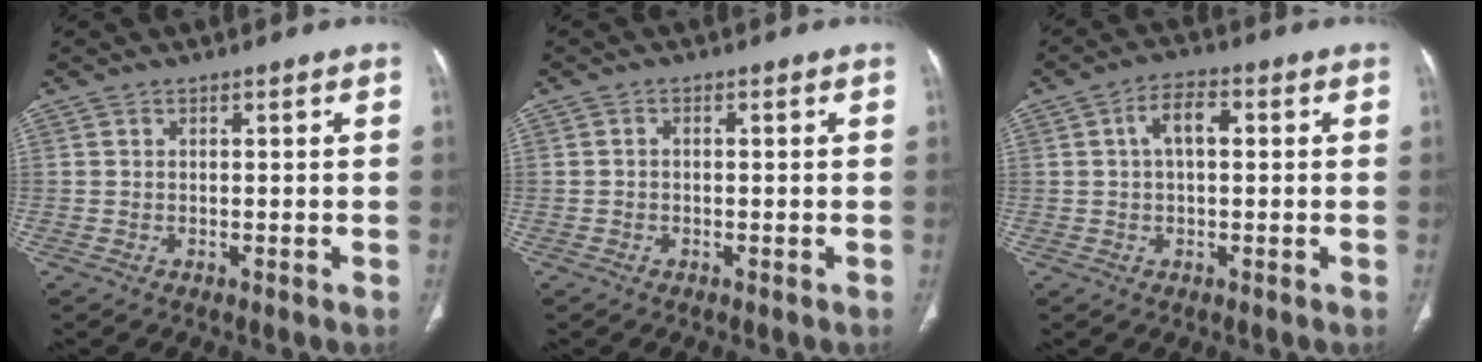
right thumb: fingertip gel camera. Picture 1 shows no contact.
{"total": 0.6, "force": [-0.2, 0.4, 0.4], "torque": [-0.004, 0.001, -0.008]}
{"total": 5.3, "force": [0.9, 2.8, 4.4], "torque": [-0.076, 0.016, 0.009]}